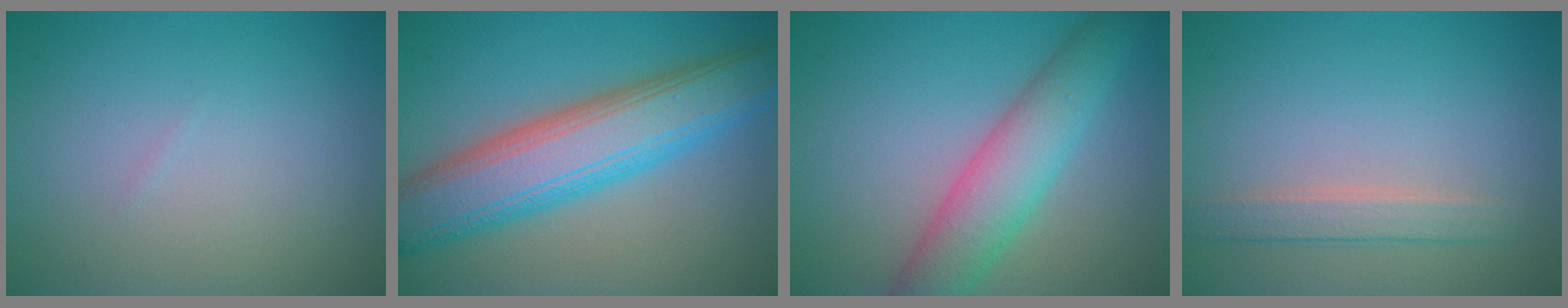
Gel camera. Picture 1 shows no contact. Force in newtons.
{"total": 9.4, "press": 9.4, "slide": 0.1}
{"total": 5.9, "press": 5.9, "slide": 0.3}
{"total": 2.2, "press": 2.2, "slide": 0.1}